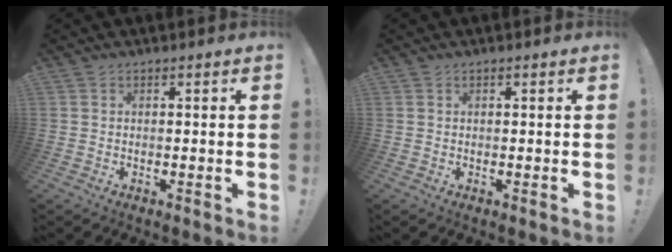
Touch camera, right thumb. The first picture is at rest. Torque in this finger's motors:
{"motor_torque": [0.12, -0.07, -0.28, 0.09, 0.02]}